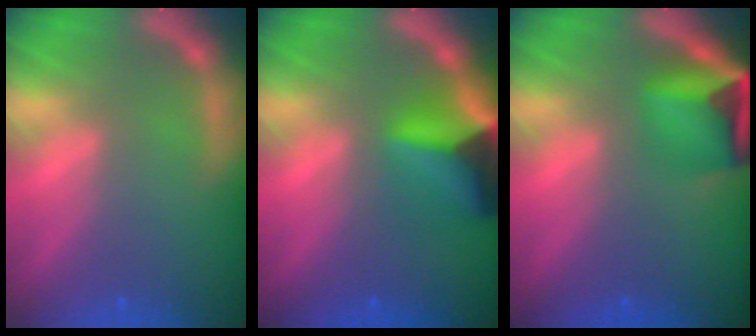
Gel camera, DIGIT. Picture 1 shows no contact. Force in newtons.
{"total": 7.9}
{"total": 6.9}